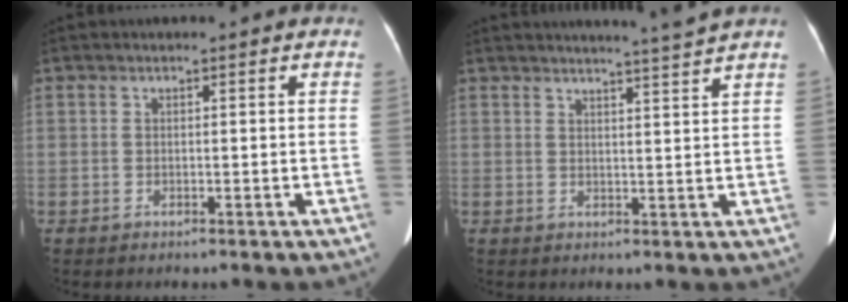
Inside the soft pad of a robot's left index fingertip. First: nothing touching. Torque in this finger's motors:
{"motor_torque": [-0.84, -0.60, -0.40, -0.06]}